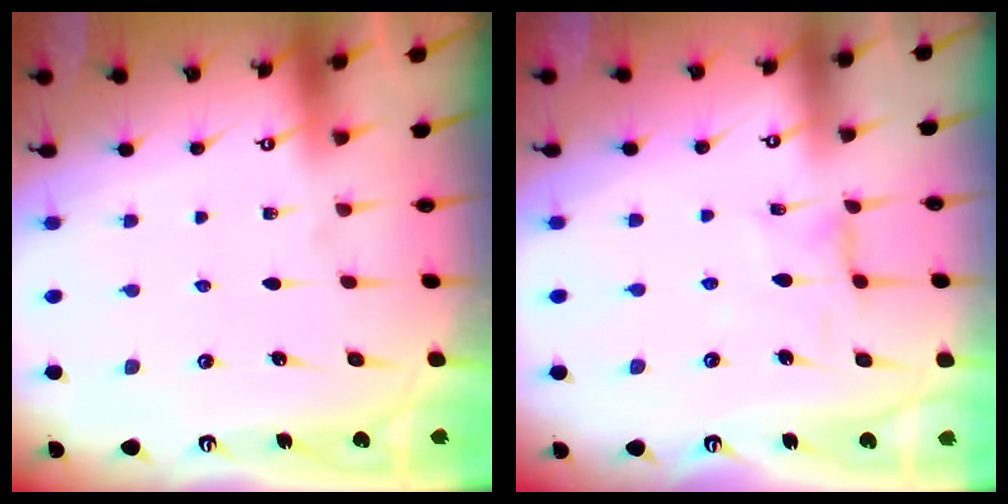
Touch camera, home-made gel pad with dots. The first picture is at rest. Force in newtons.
{"total": 1.6, "press": 1.6, "slide": 0.3}